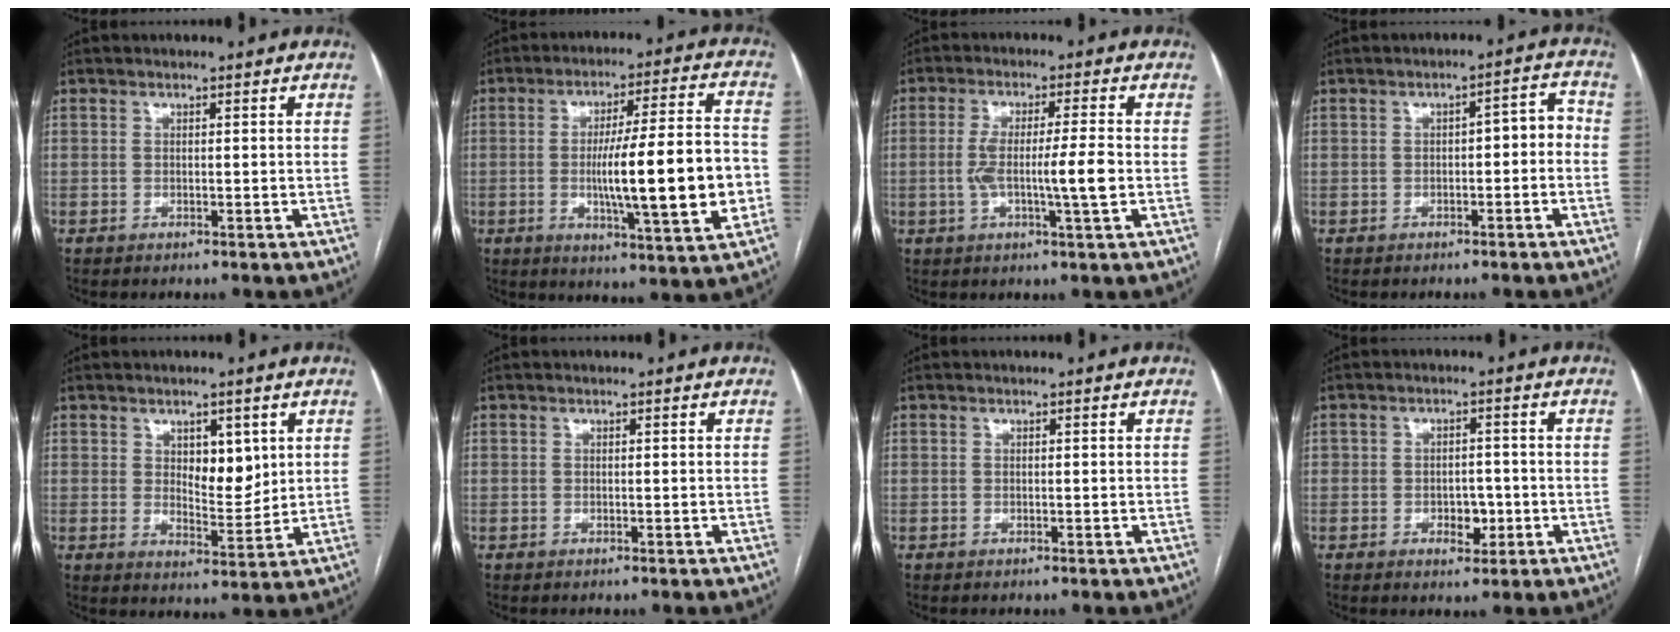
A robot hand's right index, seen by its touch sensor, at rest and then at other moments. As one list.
[{"total": 18.5, "force": [-2.7, 1.7, 18.2], "torque": [-0.273, 0.007, -0.036]}, {"total": 7.9, "force": [-1.1, 0.1, 7.9], "torque": [-0.145, 0.001, -0.019]}, {"total": 4.2, "force": [-0.9, 1.7, 3.8], "torque": [-0.046, 0.028, -0.013]}, {"total": 5.8, "force": [2.1, 2.7, 4.7], "torque": [-0.072, -0.005, 0.039]}, {"total": 0.0}, {"total": 0.0}, {"total": 3.9, "force": [-1.1, 2.5, 2.7], "torque": [-0.034, 0.006, -0.011]}]